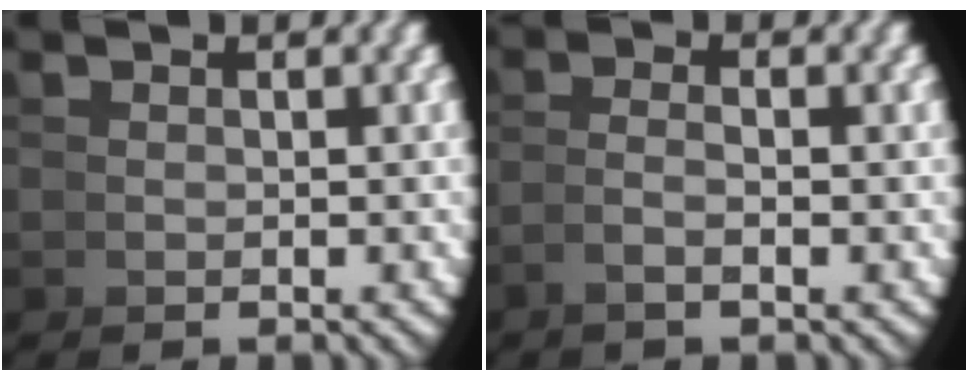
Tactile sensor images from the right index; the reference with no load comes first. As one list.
[{"total": 1.8, "force": [-0.7, -1.2, 1.0], "torque": [-0.019, 0.000, -0.010]}]